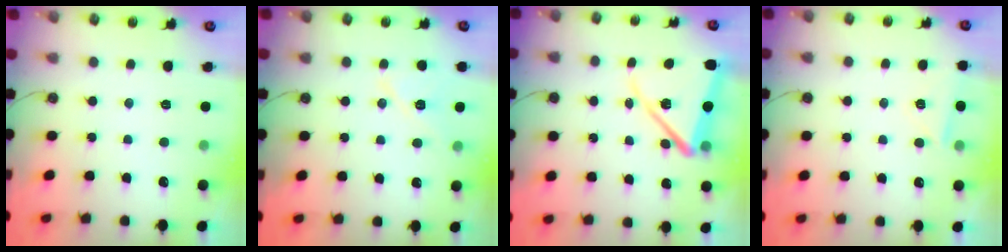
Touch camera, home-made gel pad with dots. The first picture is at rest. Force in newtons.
{"total": 10.0, "press": 9.5, "slide": 3.0}
{"total": 14.4, "press": 14.4, "slide": 1.1}
{"total": 3.5, "press": 3.3, "slide": 1.1}